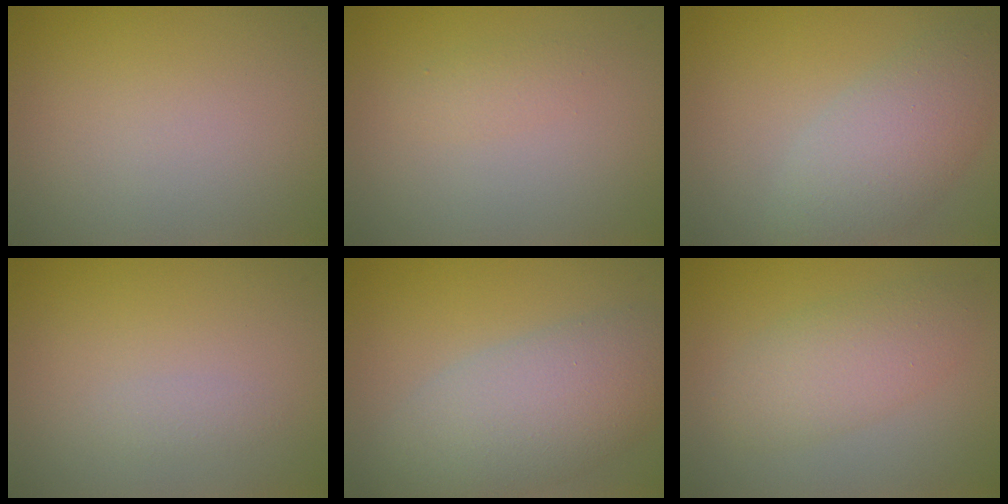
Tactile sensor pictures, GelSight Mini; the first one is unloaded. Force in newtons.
{"total": 1.1, "press": 1.1, "slide": 0.1}
{"total": 5.1, "press": 5.1, "slide": 0.3}
{"total": 0.8, "press": 0.8, "slide": 0.0}
{"total": 7.1, "press": 7.1, "slide": 0.5}
{"total": 3.6, "press": 3.6, "slide": 0.0}